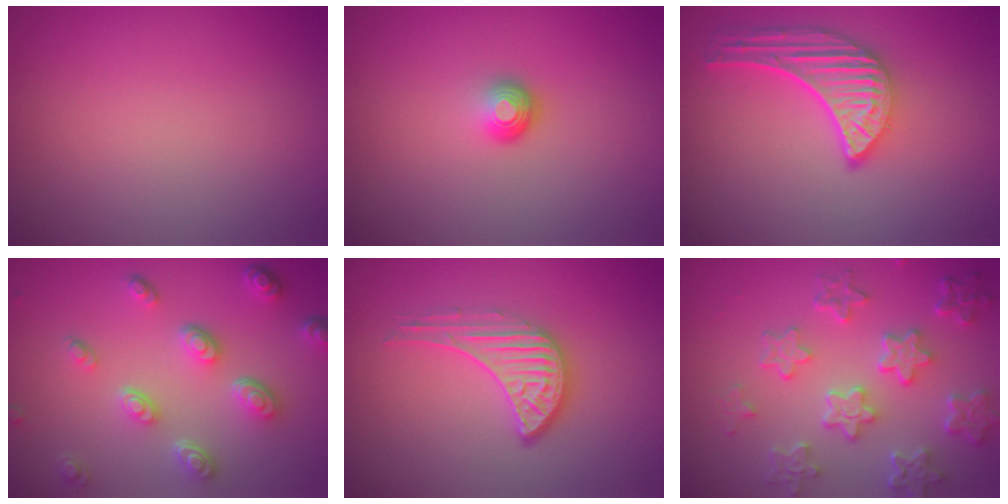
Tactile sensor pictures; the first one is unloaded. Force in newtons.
{"total": 1.8, "press": 1.1, "slide": 1.5}
{"total": 5.1, "press": 4.0, "slide": 3.2}
{"total": 4.8, "press": 3.6, "slide": 3.1}
{"total": 3.3, "press": 2.9, "slide": 1.6}
{"total": 6.0, "press": 4.7, "slide": 3.9}